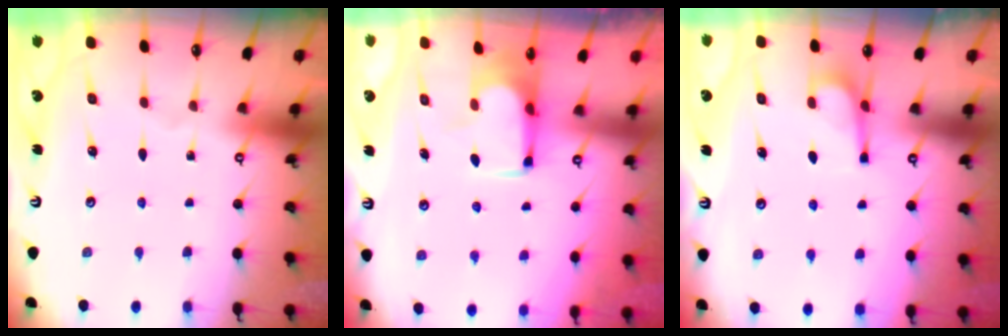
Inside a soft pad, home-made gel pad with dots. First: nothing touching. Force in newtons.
{"total": 1.6, "press": 1.5, "slide": 0.1}
{"total": 4.7, "press": 4.7, "slide": 0.5}